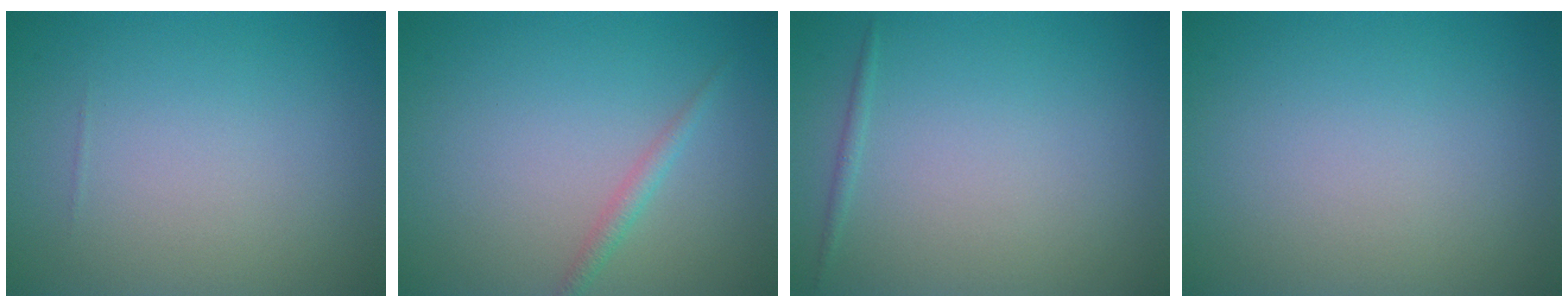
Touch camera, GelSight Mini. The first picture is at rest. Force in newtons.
{"total": 1.2, "press": 1.2, "slide": 0.0}
{"total": 0.6, "press": 0.6, "slide": 0.1}
{"total": 0.0}